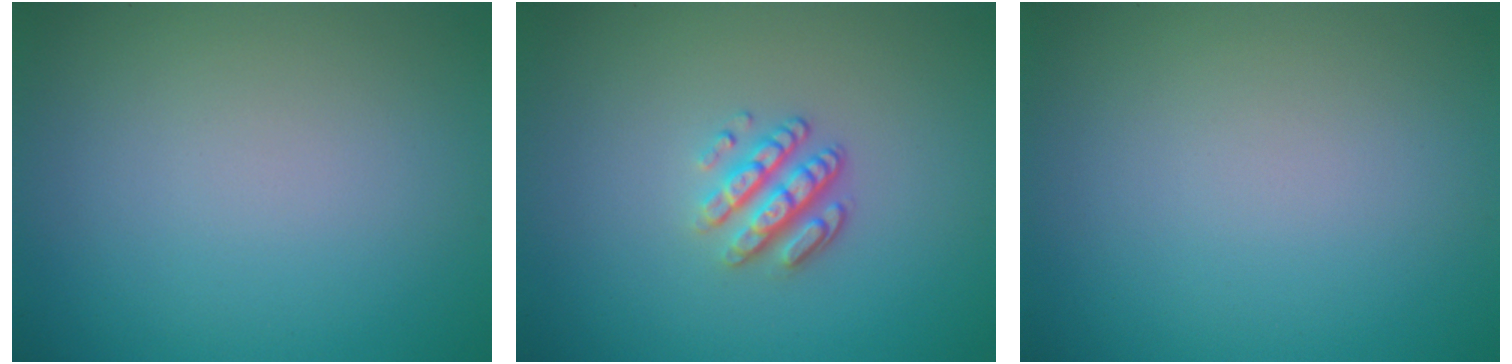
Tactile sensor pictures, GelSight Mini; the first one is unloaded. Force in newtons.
{"total": 3.2, "press": 2.5, "slide": 2.0}
{"total": 0.0}